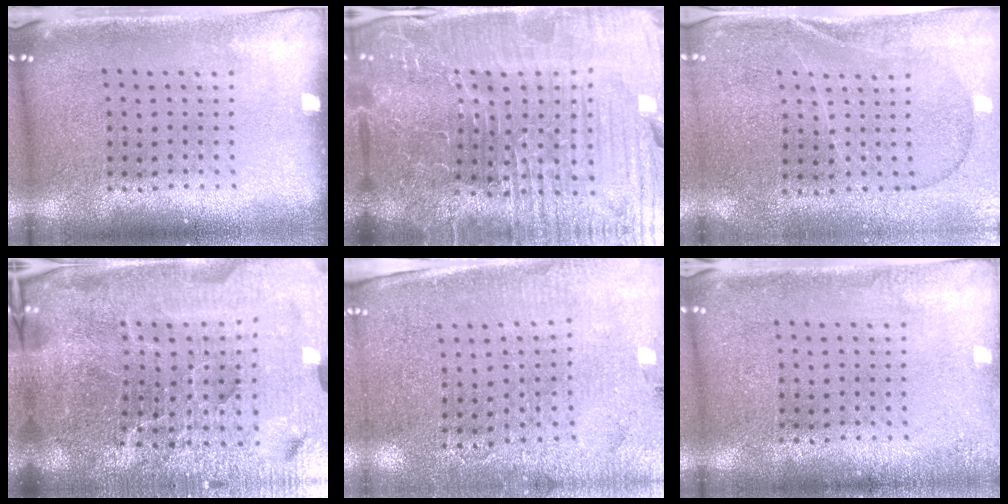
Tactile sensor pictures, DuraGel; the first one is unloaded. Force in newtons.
{"total": 6.9, "press": 6.3, "slide": 2.8}
{"total": 0.5, "press": 0.4, "slide": 0.4}
{"total": 6.9, "press": 6.0, "slide": 3.4}
{"total": 3.0, "press": 2.8, "slide": 1.0}
{"total": 1.3, "press": 1.3, "slide": 0.2}